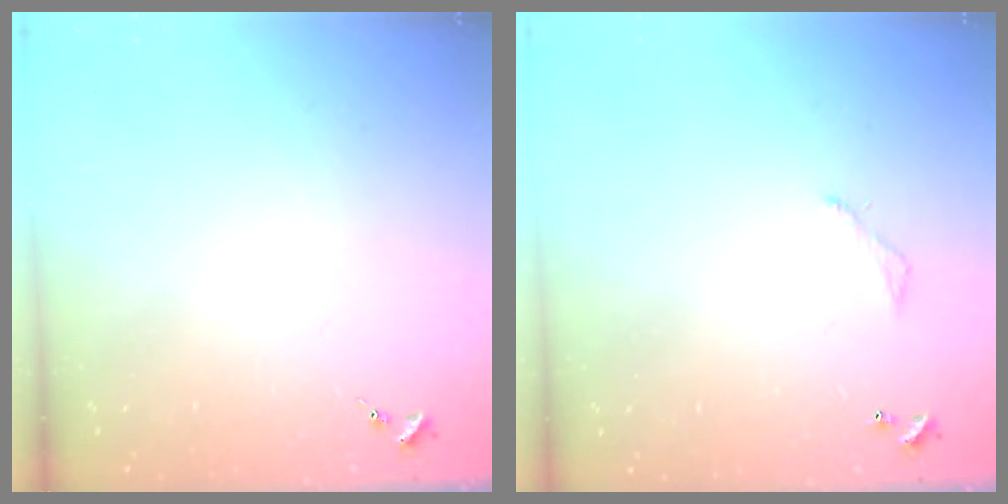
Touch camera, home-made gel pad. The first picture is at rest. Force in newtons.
{"total": 3.8, "press": 3.8, "slide": 0.2}